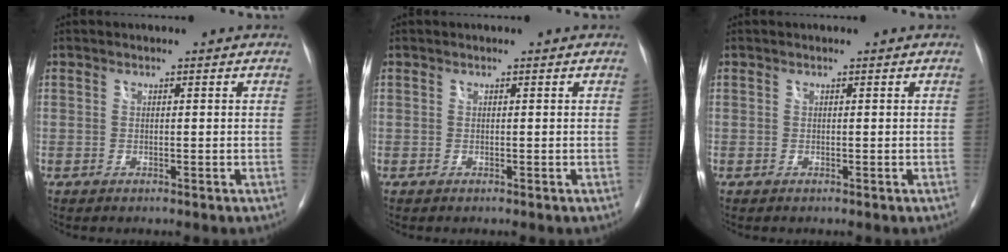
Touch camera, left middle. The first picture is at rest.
{"total": 0.0}
{"total": 0.0}